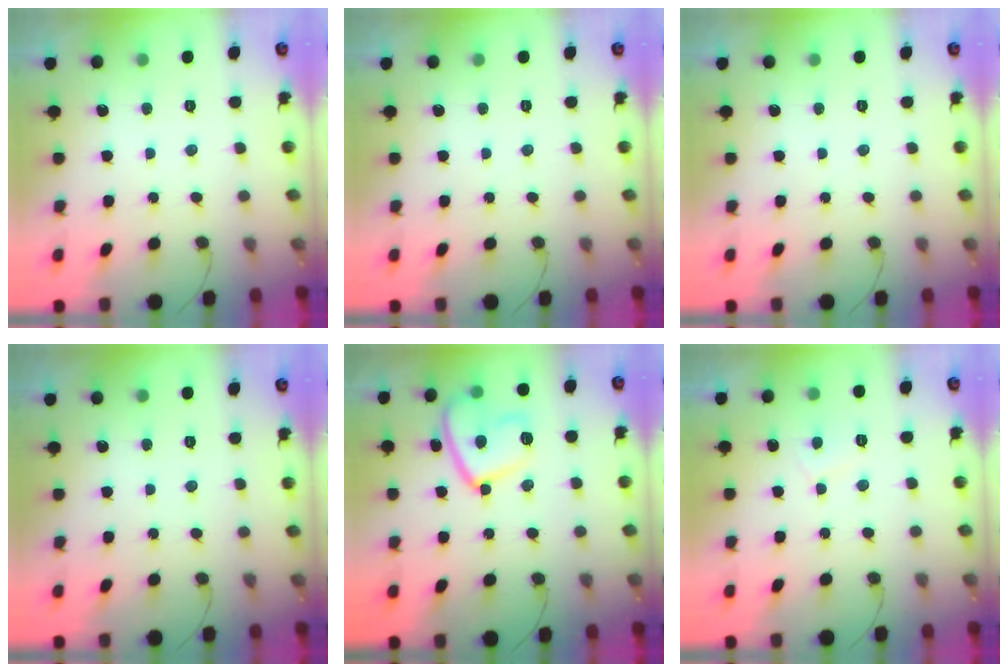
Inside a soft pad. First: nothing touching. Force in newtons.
{"total": 0.0}
{"total": 0.0}
{"total": 0.0}
{"total": 12.7, "press": 12.6, "slide": 0.8}
{"total": 4.9, "press": 4.9, "slide": 0.6}